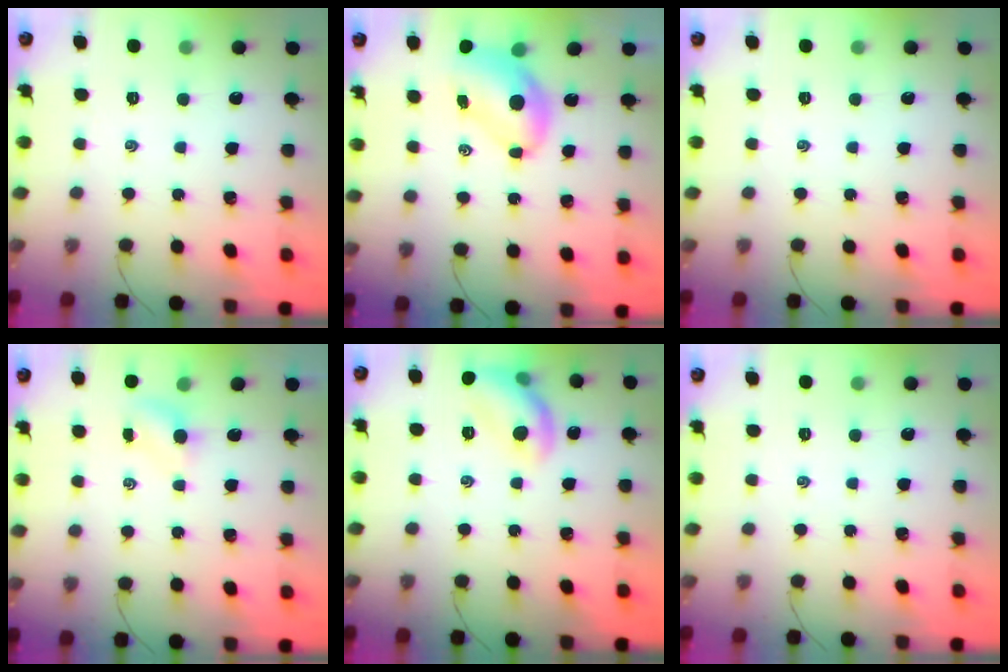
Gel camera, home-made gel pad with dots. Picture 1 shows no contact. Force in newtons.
{"total": 7.9, "press": 7.7, "slide": 1.7}
{"total": 0.0}
{"total": 4.0, "press": 3.9, "slide": 1.0}
{"total": 10.3, "press": 10.3, "slide": 0.1}
{"total": 0.0}